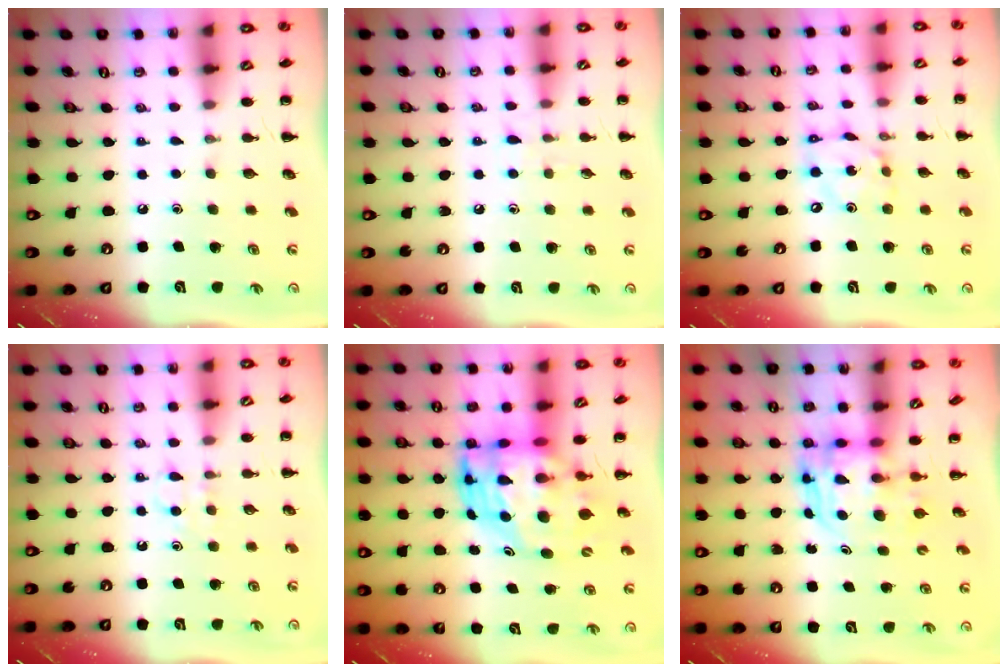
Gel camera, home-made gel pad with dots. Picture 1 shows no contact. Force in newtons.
{"total": 5.5, "press": 4.9, "slide": 2.4}
{"total": 7.5, "press": 7.4, "slide": 1.5}
{"total": 3.3, "press": 3.0, "slide": 1.2}
{"total": 9.1, "press": 8.9, "slide": 2.1}
{"total": 3.9, "press": 3.7, "slide": 1.1}